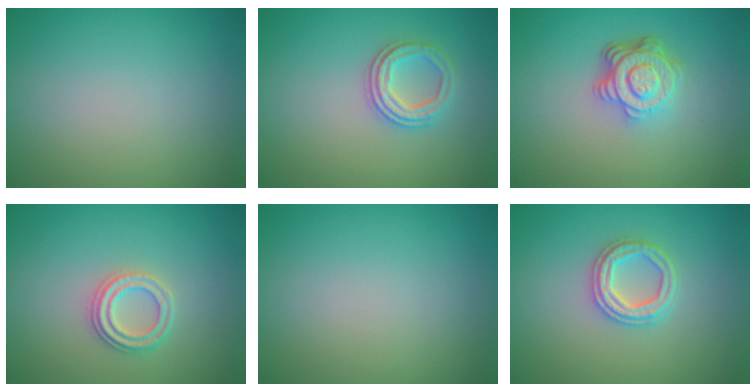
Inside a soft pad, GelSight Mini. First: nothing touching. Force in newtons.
{"total": 2.5, "press": 2.4, "slide": 0.9}
{"total": 4.9, "press": 3.4, "slide": 3.5}
{"total": 2.3, "press": 2.3, "slide": 0.3}
{"total": 0.0}
{"total": 2.6, "press": 2.6, "slide": 0.5}